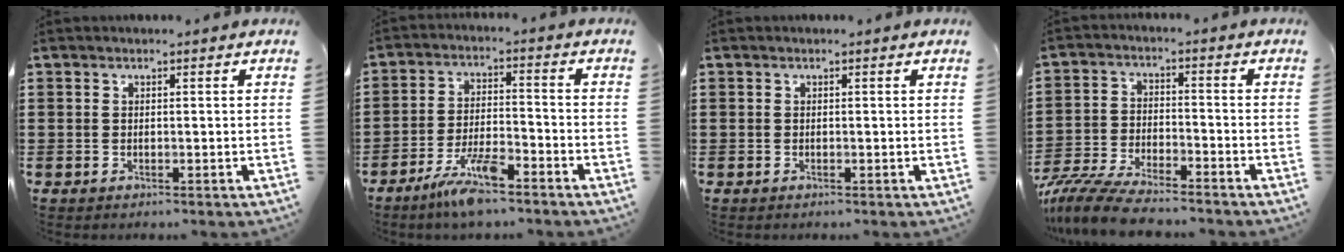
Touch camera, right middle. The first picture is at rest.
{"total": 7.4, "force": [-5.5, 1.3, 4.7], "torque": [-0.099, -0.003, -0.104]}
{"total": 0.0}
{"total": 7.7, "force": [-7.2, 0.8, 2.7], "torque": [-0.068, 0.000, -0.144]}